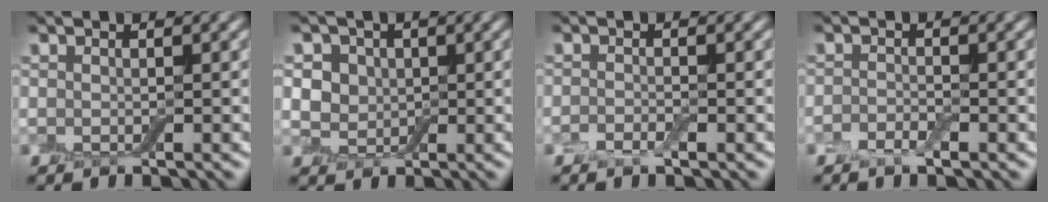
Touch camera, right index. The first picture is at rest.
{"total": 4.7, "force": [1.2, 4.0, 2.2], "torque": [-0.037, 0.014, 0.006]}
{"total": 1.3, "force": [-0.7, 0.4, 1.0], "torque": [-0.022, -0.003, -0.017]}
{"total": 1.6, "force": [-1.0, 0.5, 1.2], "torque": [-0.026, -0.002, -0.022]}